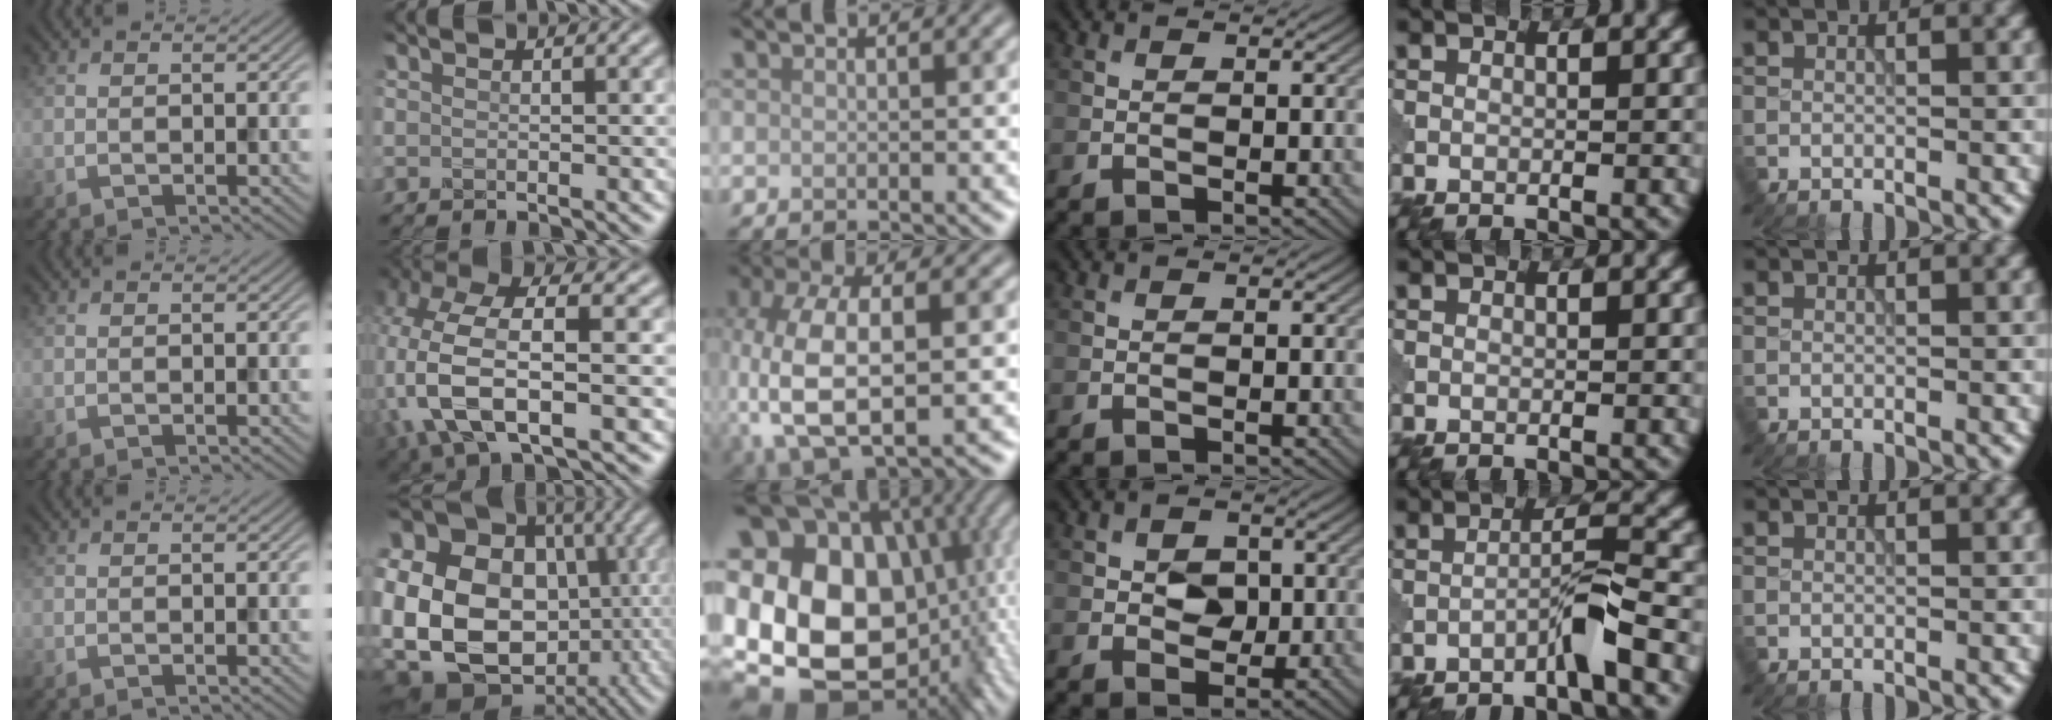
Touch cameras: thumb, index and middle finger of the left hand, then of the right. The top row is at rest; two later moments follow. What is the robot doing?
{"motion": "extract", "object": "pin"}